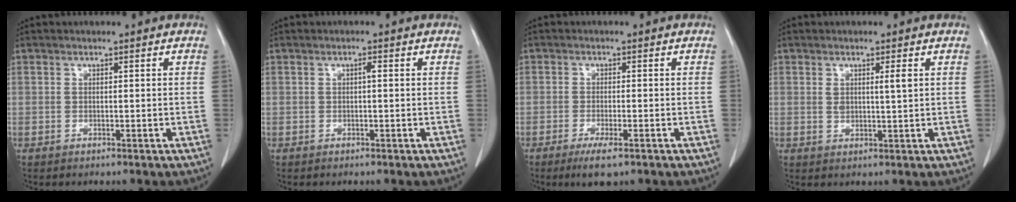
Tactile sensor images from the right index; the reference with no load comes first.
{"total": 0.8, "force": [0.1, 0.1, 0.8], "torque": [-0.014, 0.001, 0.001]}
{"total": 4.2, "force": [-2.6, 0.7, 3.2], "torque": [-0.059, -0.010, -0.042]}
{"total": 2.7, "force": [1.0, 0.4, 2.4], "torque": [-0.041, -0.002, 0.017]}